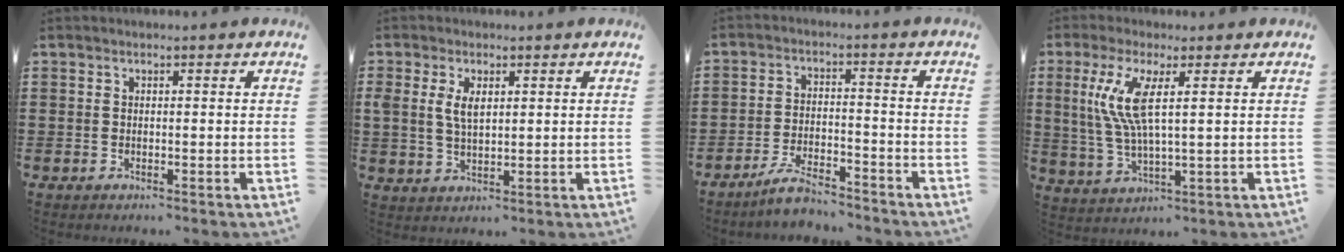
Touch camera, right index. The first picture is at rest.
{"total": 4.0, "force": [1.2, 2.0, 3.3], "torque": [-0.078, 0.004, 0.018]}
{"total": 5.2, "force": [-4.9, 0.6, 1.8], "torque": [-0.044, 0.003, -0.097]}
{"total": 8.6, "force": [2.1, 1.8, 8.1], "torque": [-0.189, -0.012, 0.026]}